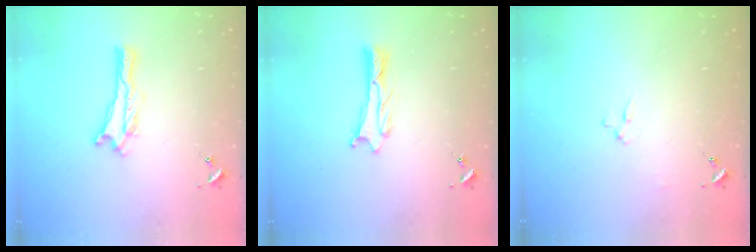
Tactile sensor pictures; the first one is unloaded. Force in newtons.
{"total": 1.2, "press": 1.2, "slide": 0.0}
{"total": 2.3, "press": 2.3, "slide": 0.3}